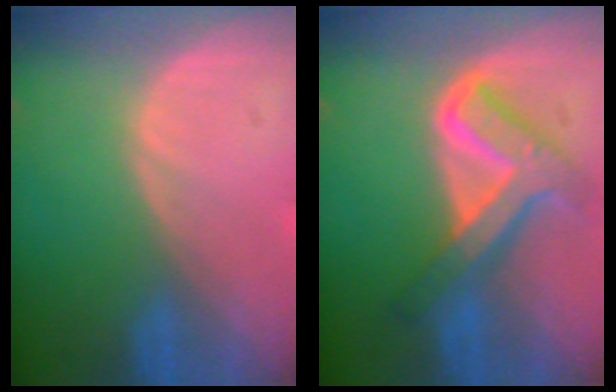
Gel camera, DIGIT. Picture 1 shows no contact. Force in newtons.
{"total": 8.1, "press": 8.1, "slide": 0.7}